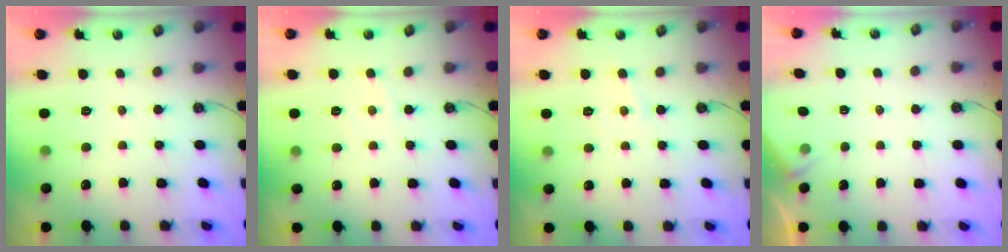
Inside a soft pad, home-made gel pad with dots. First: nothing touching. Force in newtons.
{"total": 3.6, "press": 3.6, "slide": 0.6}
{"total": 4.2, "press": 4.2, "slide": 0.5}
{"total": 2.5, "press": 2.5, "slide": 0.4}